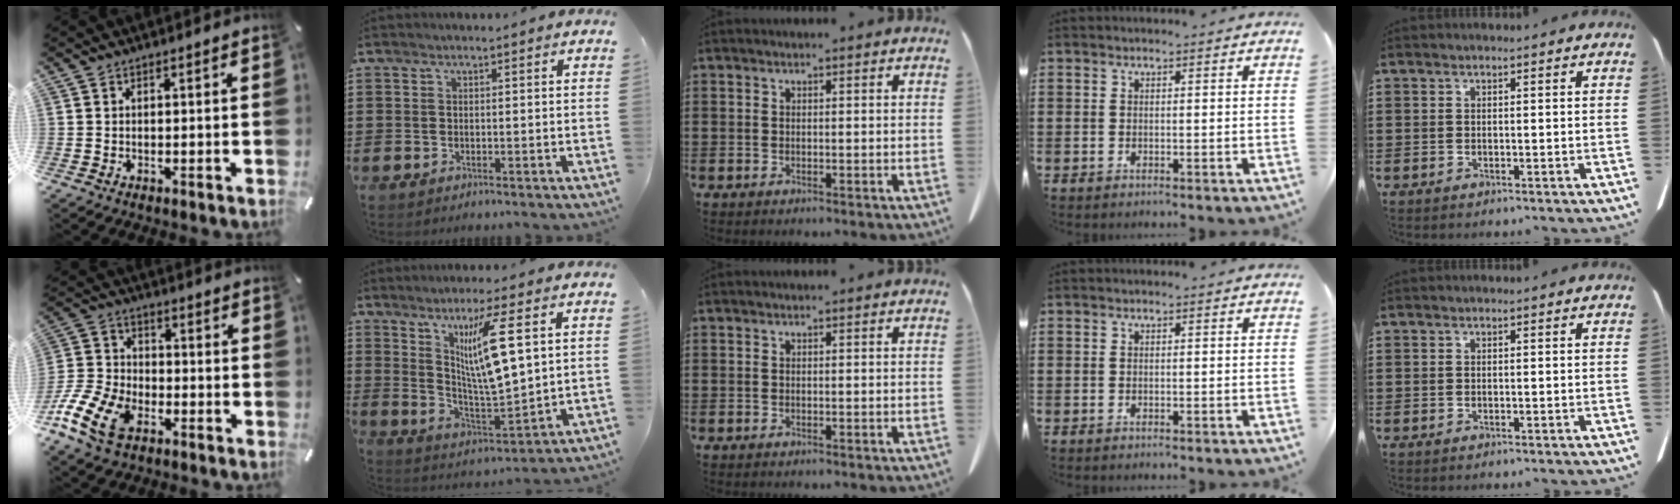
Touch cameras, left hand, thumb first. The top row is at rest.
{"thumb": {"total": 13.7, "force": [-7.3, 8.9, 7.6], "torque": [-0.157, 0.043, -0.131]}, "index": {"total": 10.7, "force": [4.5, 1.8, 9.5], "torque": [-0.197, -0.012, 0.069]}}